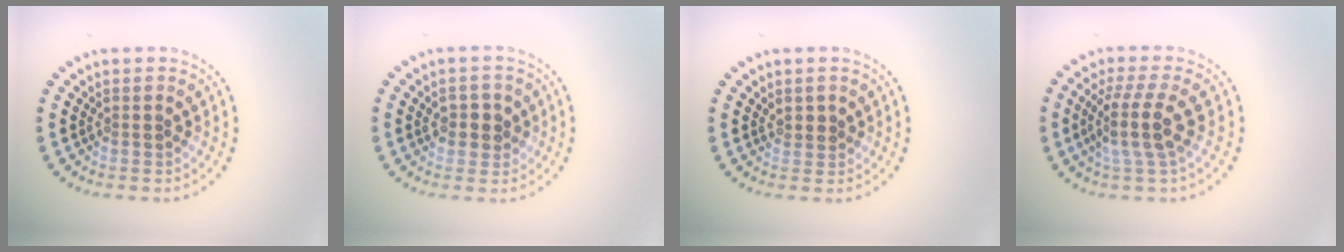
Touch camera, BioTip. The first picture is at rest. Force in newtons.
{"total": 1.9, "press": 1.8, "slide": 0.2}
{"total": 0.6, "press": 0.5, "slide": 0.3}
{"total": 3.8, "press": 3.1, "slide": 2.3}